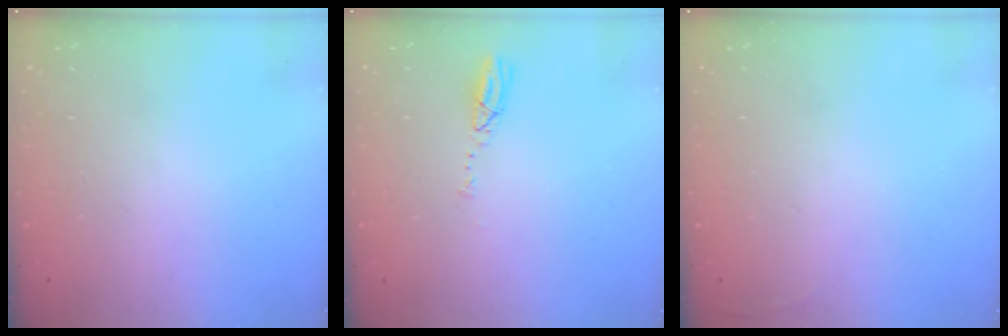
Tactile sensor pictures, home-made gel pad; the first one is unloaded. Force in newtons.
{"total": 3.6, "press": 3.6, "slide": 0.2}
{"total": 2.7, "press": 2.6, "slide": 1.0}